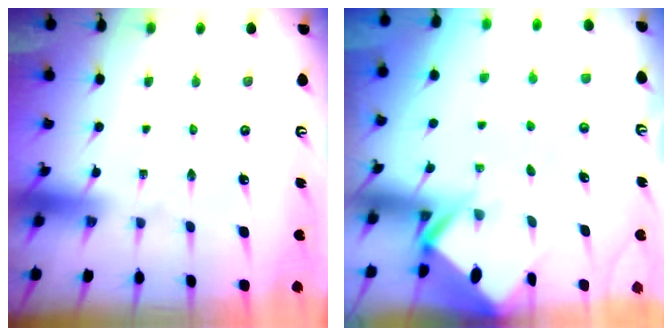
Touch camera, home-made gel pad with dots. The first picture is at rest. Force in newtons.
{"total": 3.6, "press": 3.6, "slide": 0.2}